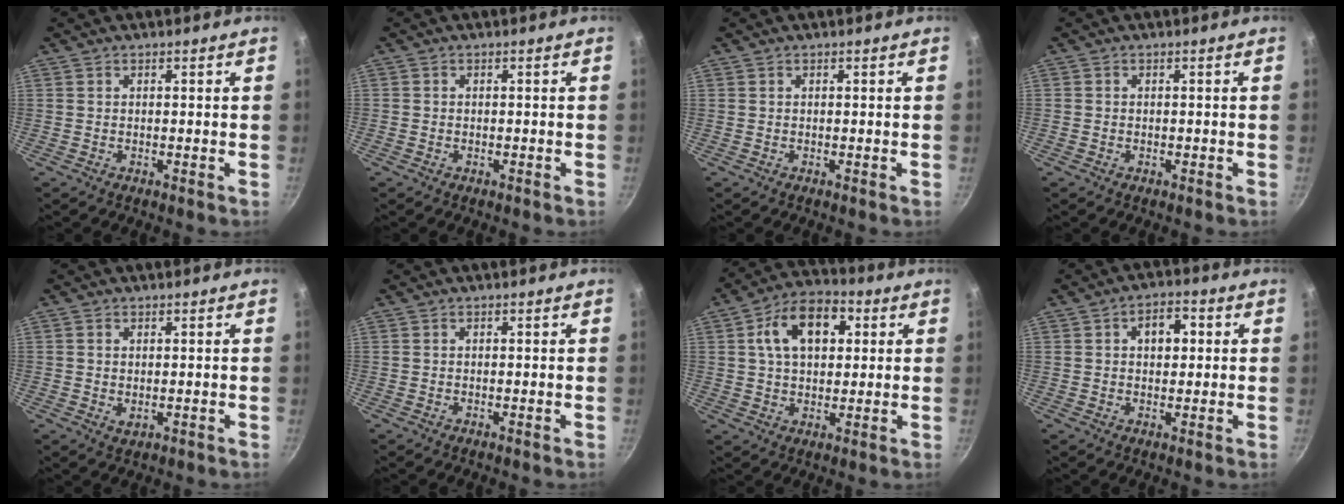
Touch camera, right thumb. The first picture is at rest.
{"total": 0.7, "force": [-0.4, 0.6, 0.1], "torque": [-0.003, 0.004, -0.006]}
{"total": 0.0}
{"total": 0.7, "force": [-0.3, 0.6, 0.2], "torque": [-0.004, 0.003, -0.005]}
{"total": 1.8, "force": [0.3, 1.3, 1.3], "torque": [-0.022, -0.002, 0.007]}
{"total": 0.0}
{"total": 13.4, "force": [3.7, 8.7, 9.5], "torque": [-0.127, 0.016, 0.050]}
{"total": 5.9, "force": [1.4, 3.9, 4.2], "torque": [-0.035, 0.012, 0.015]}